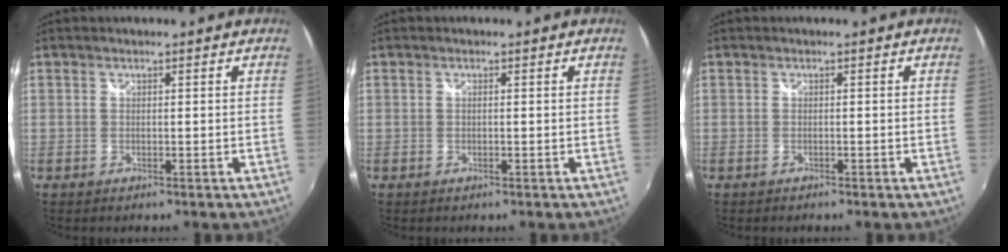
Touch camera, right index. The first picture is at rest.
{"total": 0.0}
{"total": 0.6, "force": [-0.6, 0.2, 0.2], "torque": [-0.005, -0.004, -0.011]}